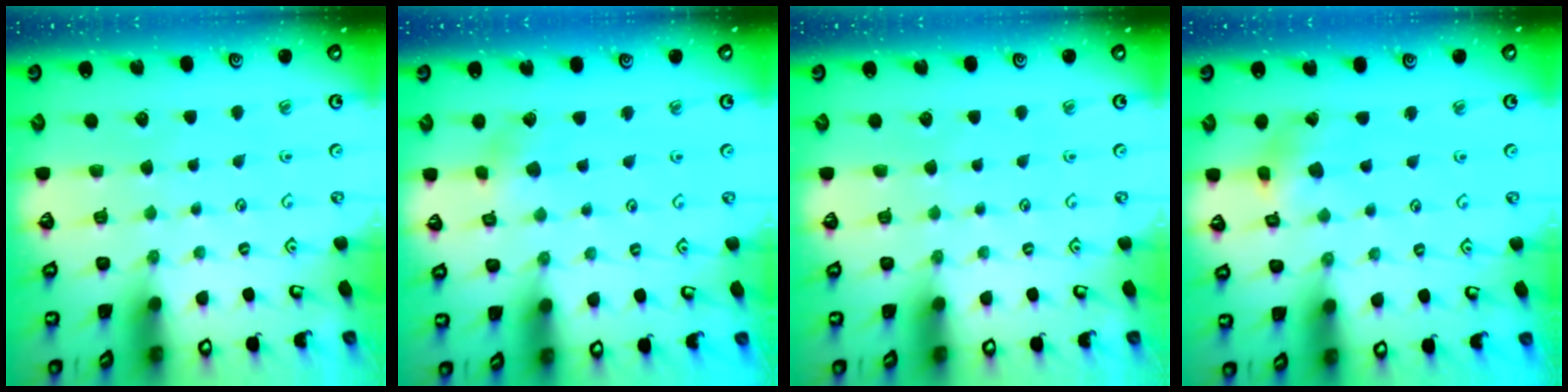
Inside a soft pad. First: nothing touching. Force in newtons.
{"total": 3.9, "press": 3.9, "slide": 0.5}
{"total": 0.0}
{"total": 3.6, "press": 3.6, "slide": 0.4}